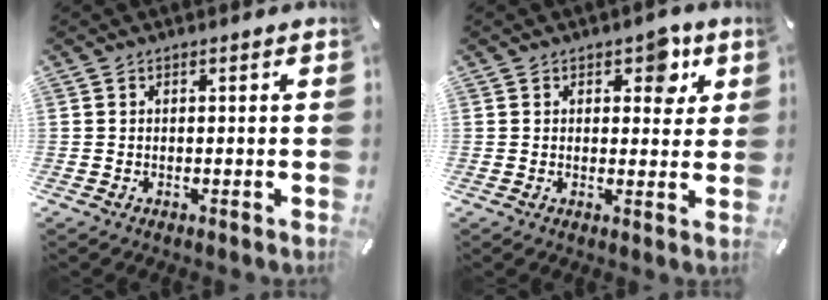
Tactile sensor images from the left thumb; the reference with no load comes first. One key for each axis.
{"total": 5.8, "fx": 2.7, "fy": 3.6, "fz": 3.6, "tx": -0.024, "ty": -0.008, "tz": 0.036}